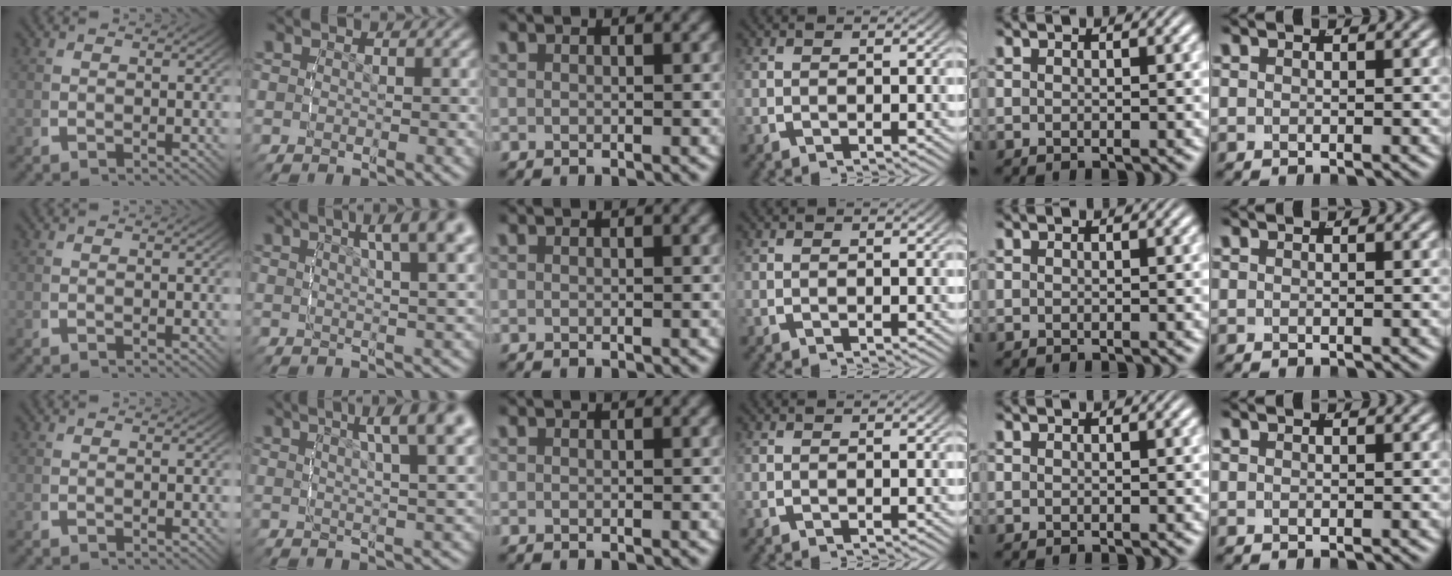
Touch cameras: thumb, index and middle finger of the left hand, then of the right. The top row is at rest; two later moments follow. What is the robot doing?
{"motion": "lift_and_place", "object": "condiment"}